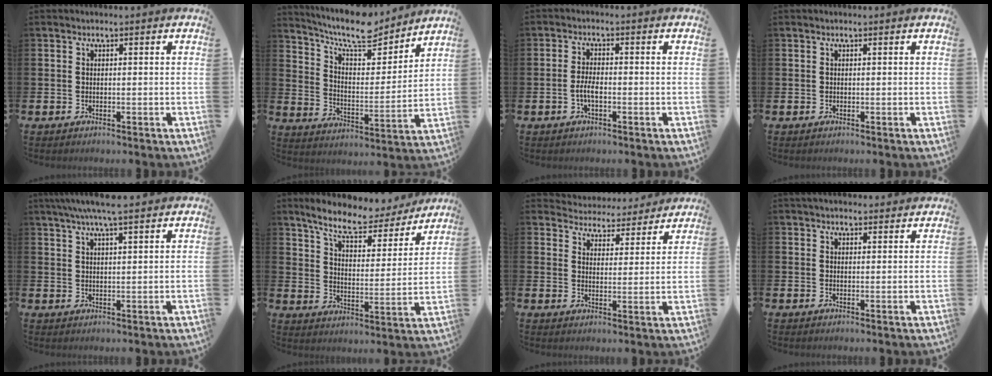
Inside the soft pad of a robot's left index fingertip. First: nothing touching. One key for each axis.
{"total": 10.0, "fx": 9.1, "fy": 2.2, "fz": 3.5, "tx": -0.091, "ty": -0.062, "tz": 0.159}
{"total": 2.6, "fx": -0.8, "fy": 1.0, "fz": 2.3, "tx": -0.044, "ty": -0.002, "tz": -0.019}
{"total": 0.0}
{"total": 5.3, "fx": 4.6, "fy": 0.4, "fz": 2.6, "tx": -0.048, "ty": -0.012, "tz": 0.079}
{"total": 9.1, "fx": 8.2, "fy": 2.3, "fz": 3.0, "tx": -0.096, "ty": -0.050, "tz": 0.144}
{"total": 4.8, "fx": 4.6, "fy": 1.2, "fz": -0.3, "tx": -0.018, "ty": -0.041, "tz": 0.079}
{"total": 2.1, "fx": 2.0, "fy": 0.5, "fz": 0.3, "tx": -0.003, "ty": -0.007, "tz": 0.036}